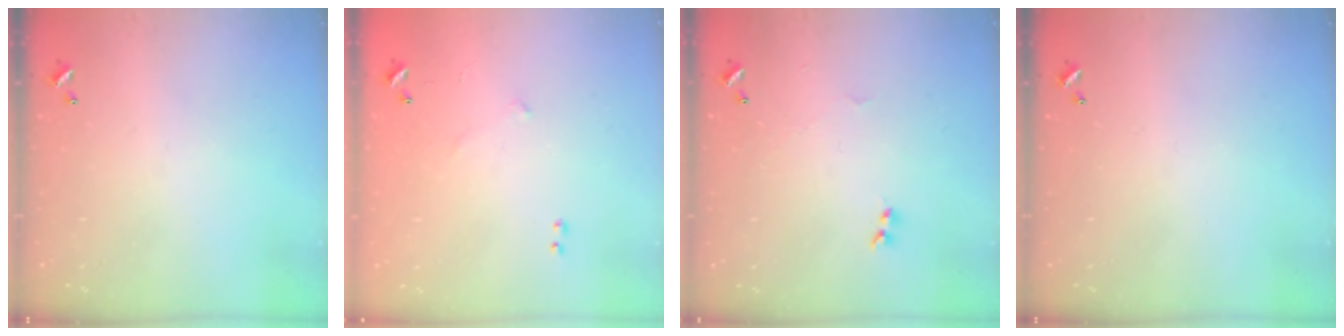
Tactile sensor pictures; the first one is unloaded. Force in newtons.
{"total": 5.9, "press": 5.9, "slide": 0.8}
{"total": 2.0, "press": 1.9, "slide": 0.6}
{"total": 0.0}